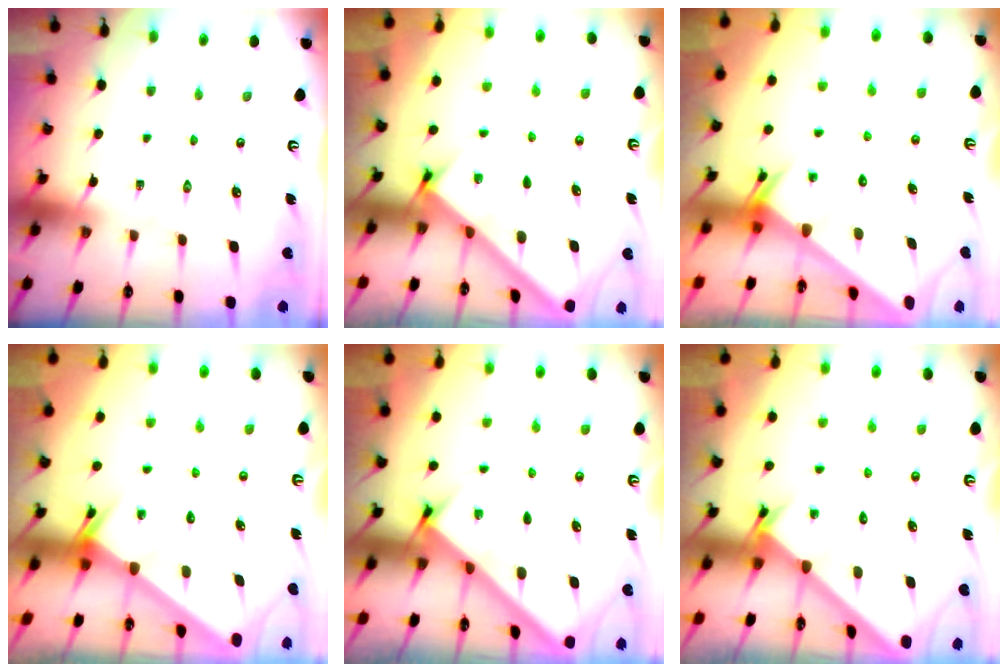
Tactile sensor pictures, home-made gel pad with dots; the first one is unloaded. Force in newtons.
{"total": 2.5, "press": 2.5, "slide": 0.3}
{"total": 2.4, "press": 2.4, "slide": 0.1}
{"total": 2.6, "press": 2.6, "slide": 0.0}
{"total": 2.6, "press": 2.6, "slide": 0.3}
{"total": 1.9, "press": 1.9, "slide": 0.2}